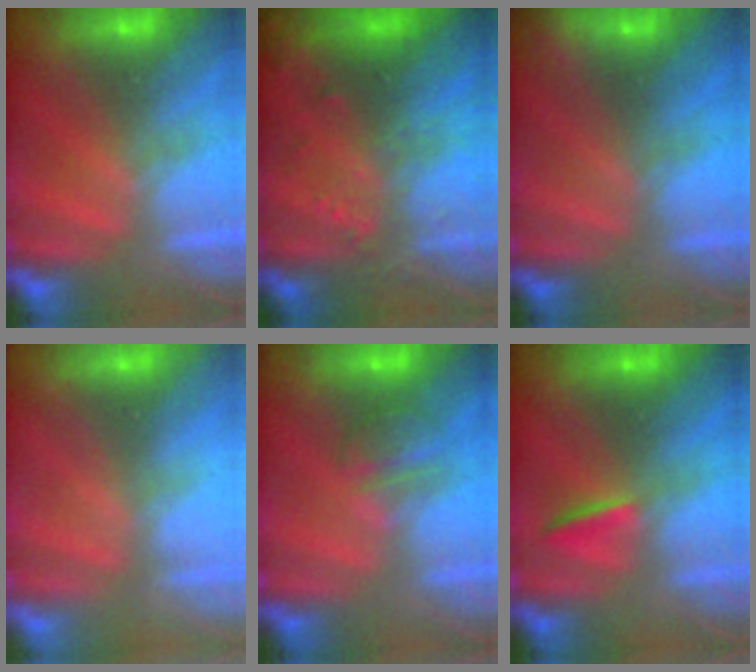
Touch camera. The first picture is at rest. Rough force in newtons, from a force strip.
{"total": 8.4}
{"total": 2.3}
{"total": 2.1}
{"total": 2.4}
{"total": 2.0}